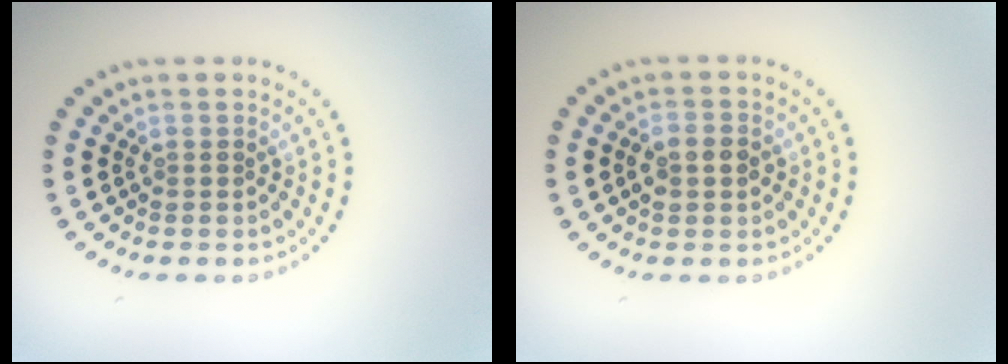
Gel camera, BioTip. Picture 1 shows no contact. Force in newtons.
{"total": 2.0, "press": 2.0, "slide": 0.3}